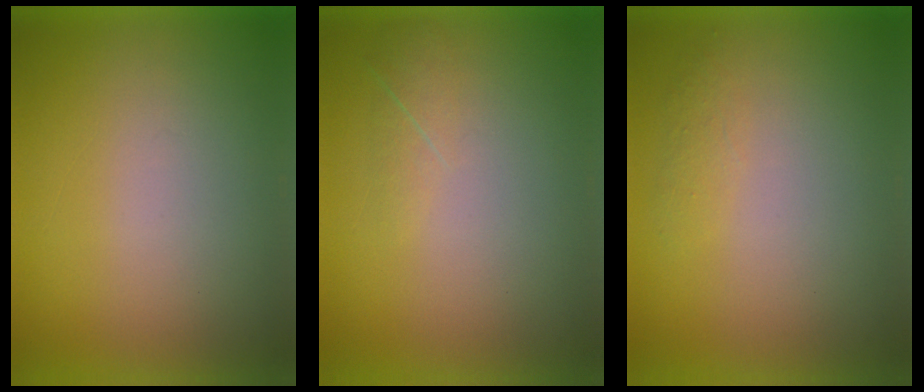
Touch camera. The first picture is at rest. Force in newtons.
{"total": 1.9}
{"total": 2.1}